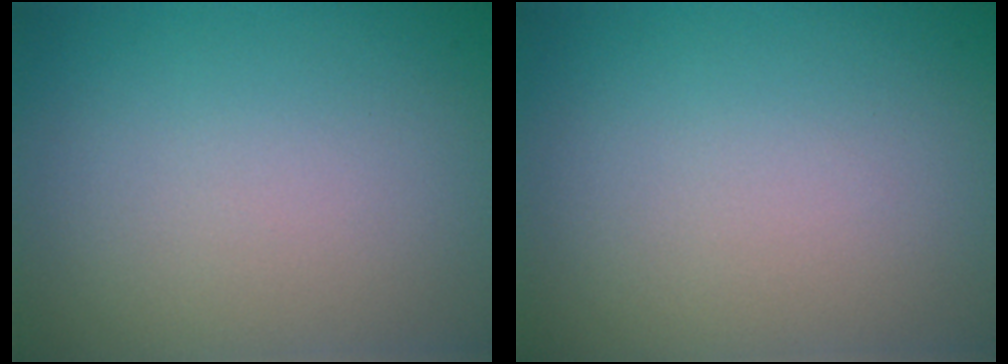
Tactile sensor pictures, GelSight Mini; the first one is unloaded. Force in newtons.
{"total": 0.0}